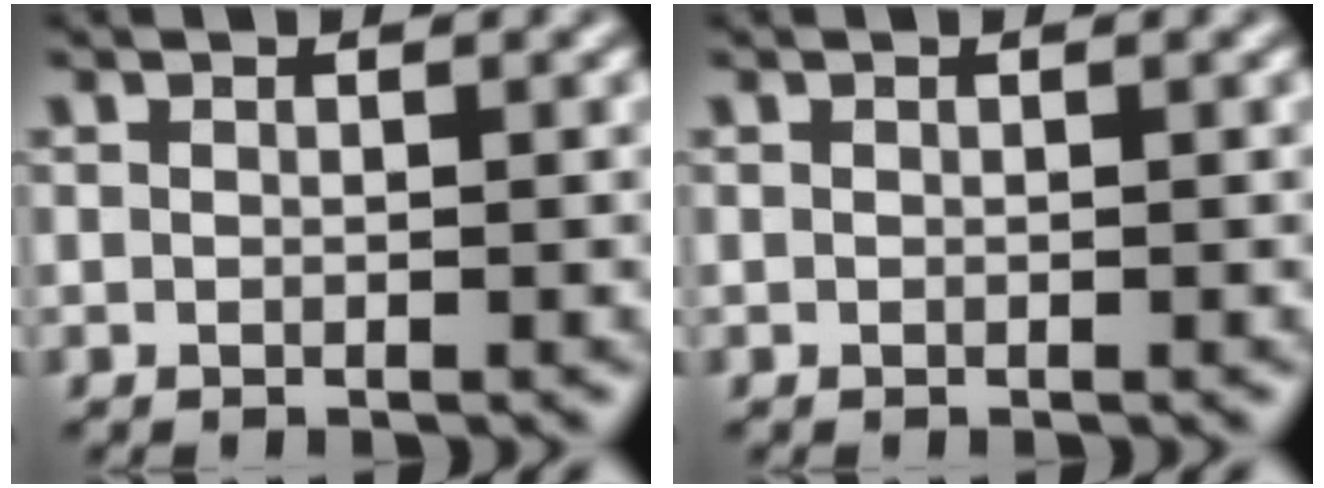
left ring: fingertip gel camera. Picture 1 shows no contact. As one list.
[{"total": 0.0}]